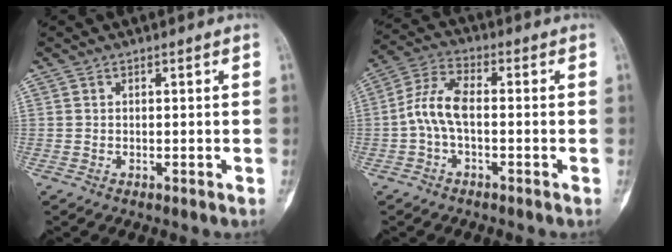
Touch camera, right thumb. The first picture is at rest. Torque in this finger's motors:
{"motor_torque": [0.12, 0.20, 0.34, -0.33, 0.10]}